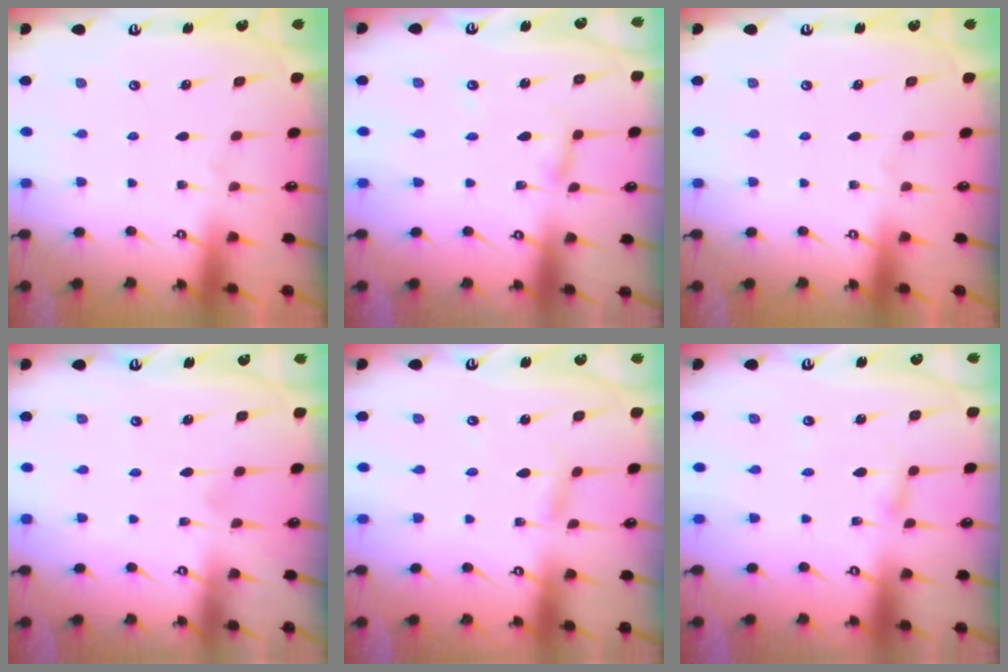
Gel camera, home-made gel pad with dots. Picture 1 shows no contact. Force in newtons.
{"total": 2.7, "press": 2.7, "slide": 0.2}
{"total": 0.0}
{"total": 3.8, "press": 3.8, "slide": 0.4}
{"total": 2.5, "press": 2.5, "slide": 0.3}
{"total": 2.7, "press": 2.7, "slide": 0.2}